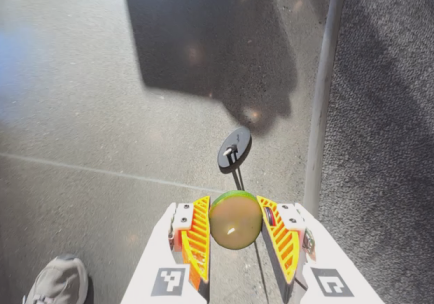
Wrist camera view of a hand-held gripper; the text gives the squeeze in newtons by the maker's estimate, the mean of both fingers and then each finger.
{"total": 10.7, "left": 11.1, "right": 10.4}